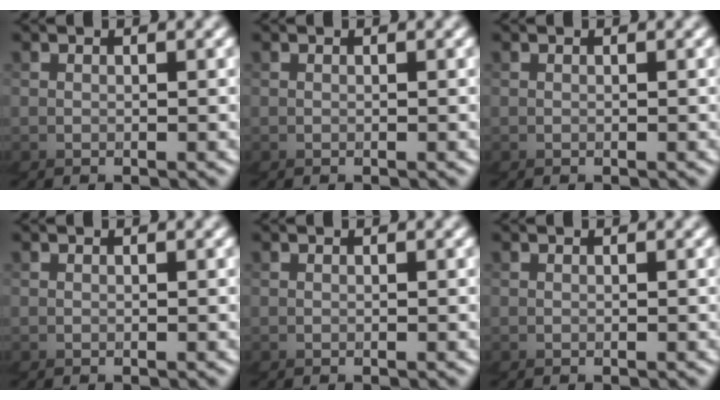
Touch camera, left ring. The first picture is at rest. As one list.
[{"total": 0.0}, {"total": 0.0}, {"total": 0.0}, {"total": 0.0}, {"total": 0.0}]